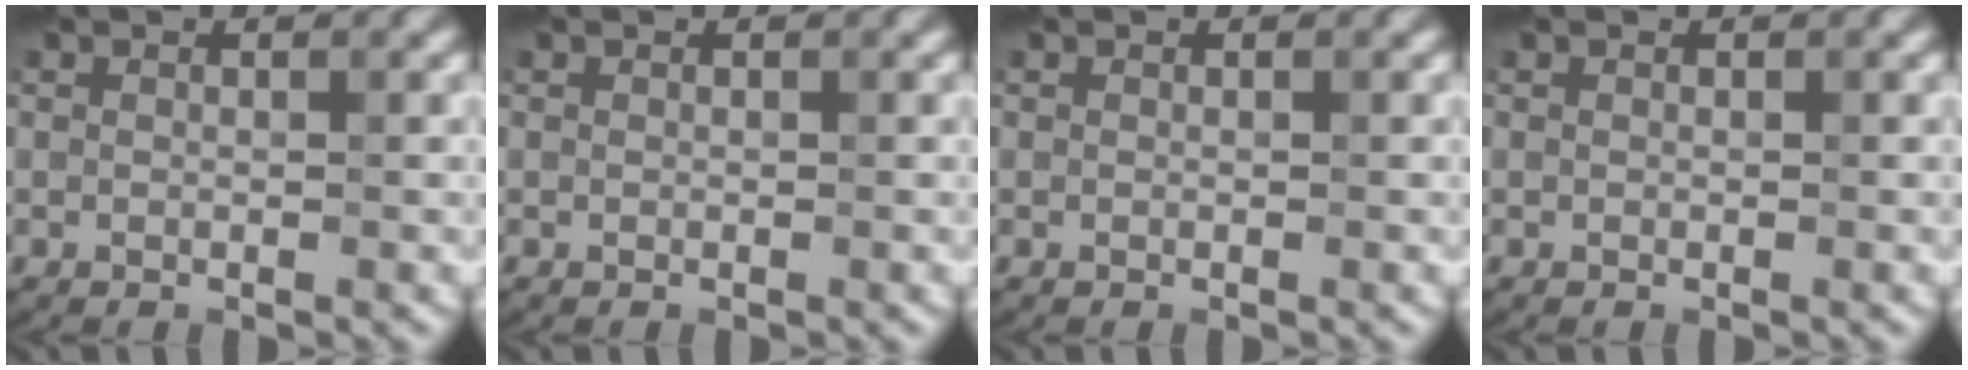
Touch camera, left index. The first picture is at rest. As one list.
[{"total": 0.0}, {"total": 0.0}, {"total": 0.0}]